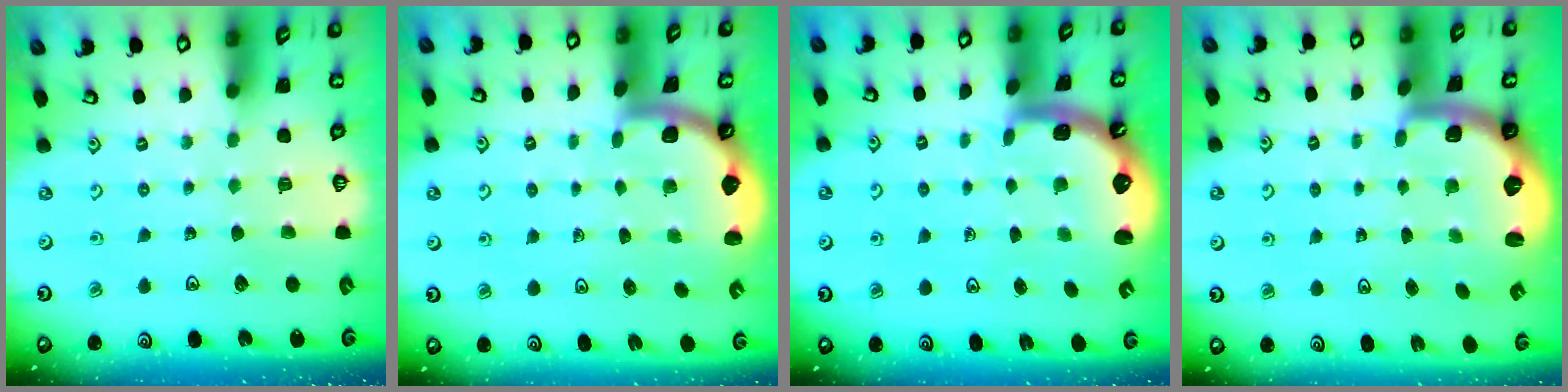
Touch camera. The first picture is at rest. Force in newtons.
{"total": 1.6, "press": 1.6, "slide": 0.1}
{"total": 1.5, "press": 1.4, "slide": 0.6}
{"total": 2.1, "press": 1.9, "slide": 0.9}